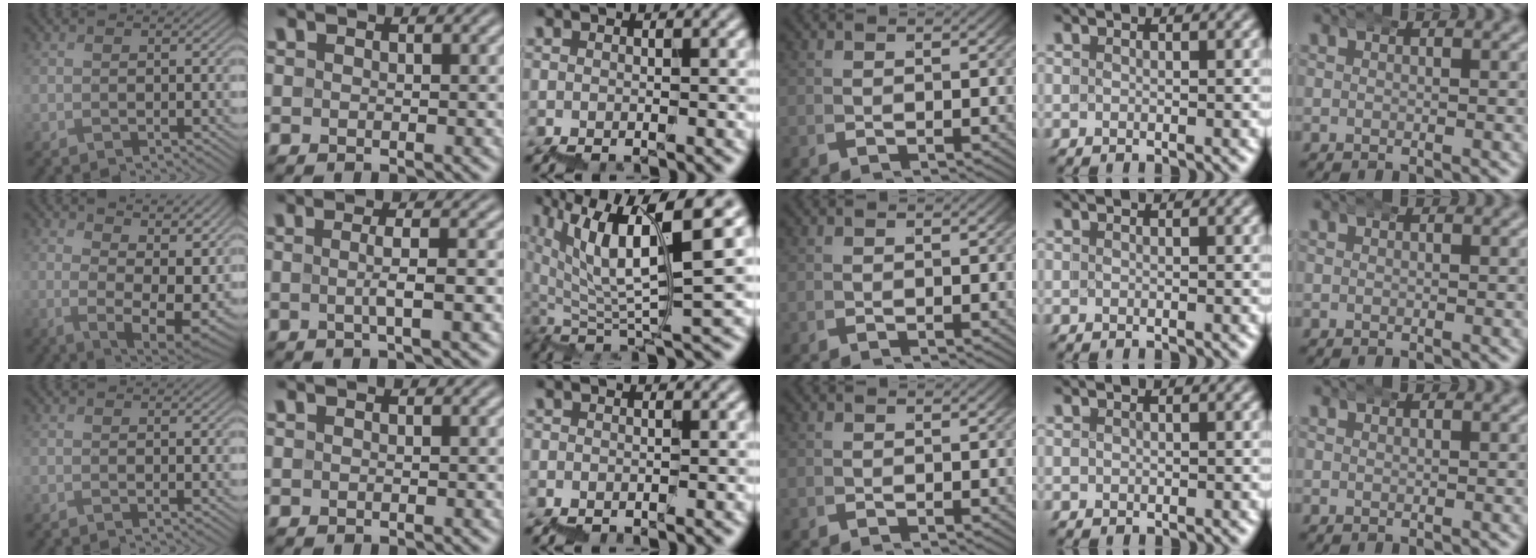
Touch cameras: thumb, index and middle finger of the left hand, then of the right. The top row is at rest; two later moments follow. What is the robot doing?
{"motion": "wrap", "object": "bubble wrap"}